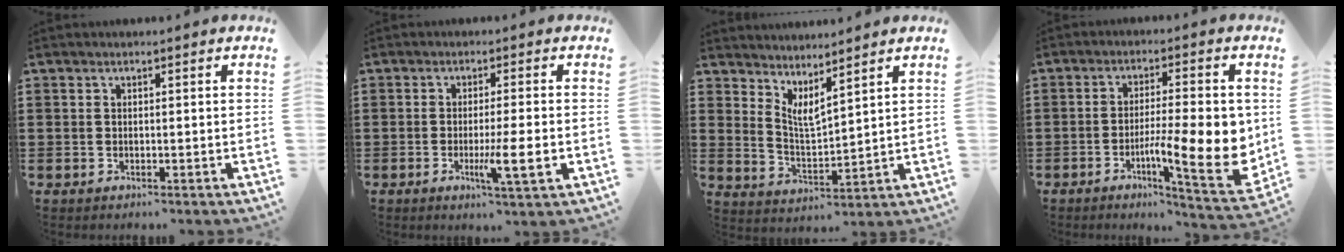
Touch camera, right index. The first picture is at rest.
{"total": 5.8, "force": [-1.6, 0.1, 5.5], "torque": [-0.090, -0.013, -0.025]}
{"total": 3.9, "force": [3.4, 0.3, 2.0], "torque": [-0.049, -0.021, 0.061]}
{"total": 12.5, "force": [-2.0, 3.2, 12.0], "torque": [-0.167, -0.014, -0.029]}